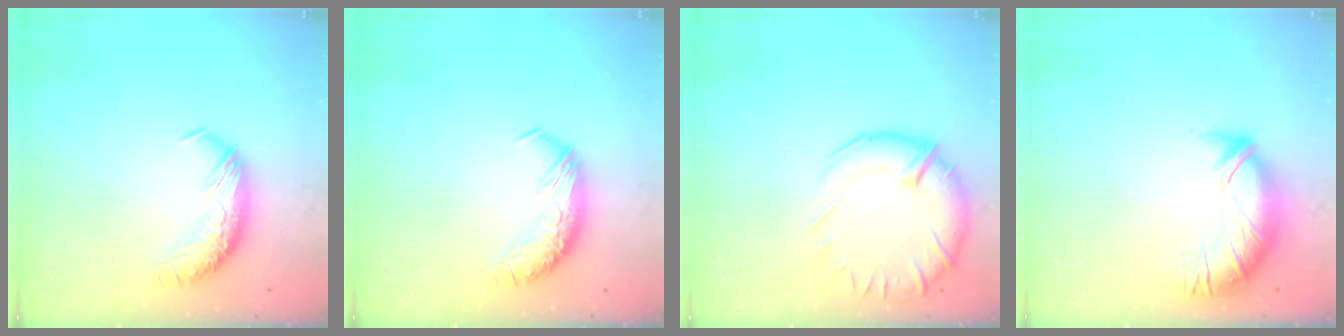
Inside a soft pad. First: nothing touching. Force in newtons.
{"total": 0.0}
{"total": 5.2, "press": 3.3, "slide": 4.0}
{"total": 2.9, "press": 1.4, "slide": 2.5}